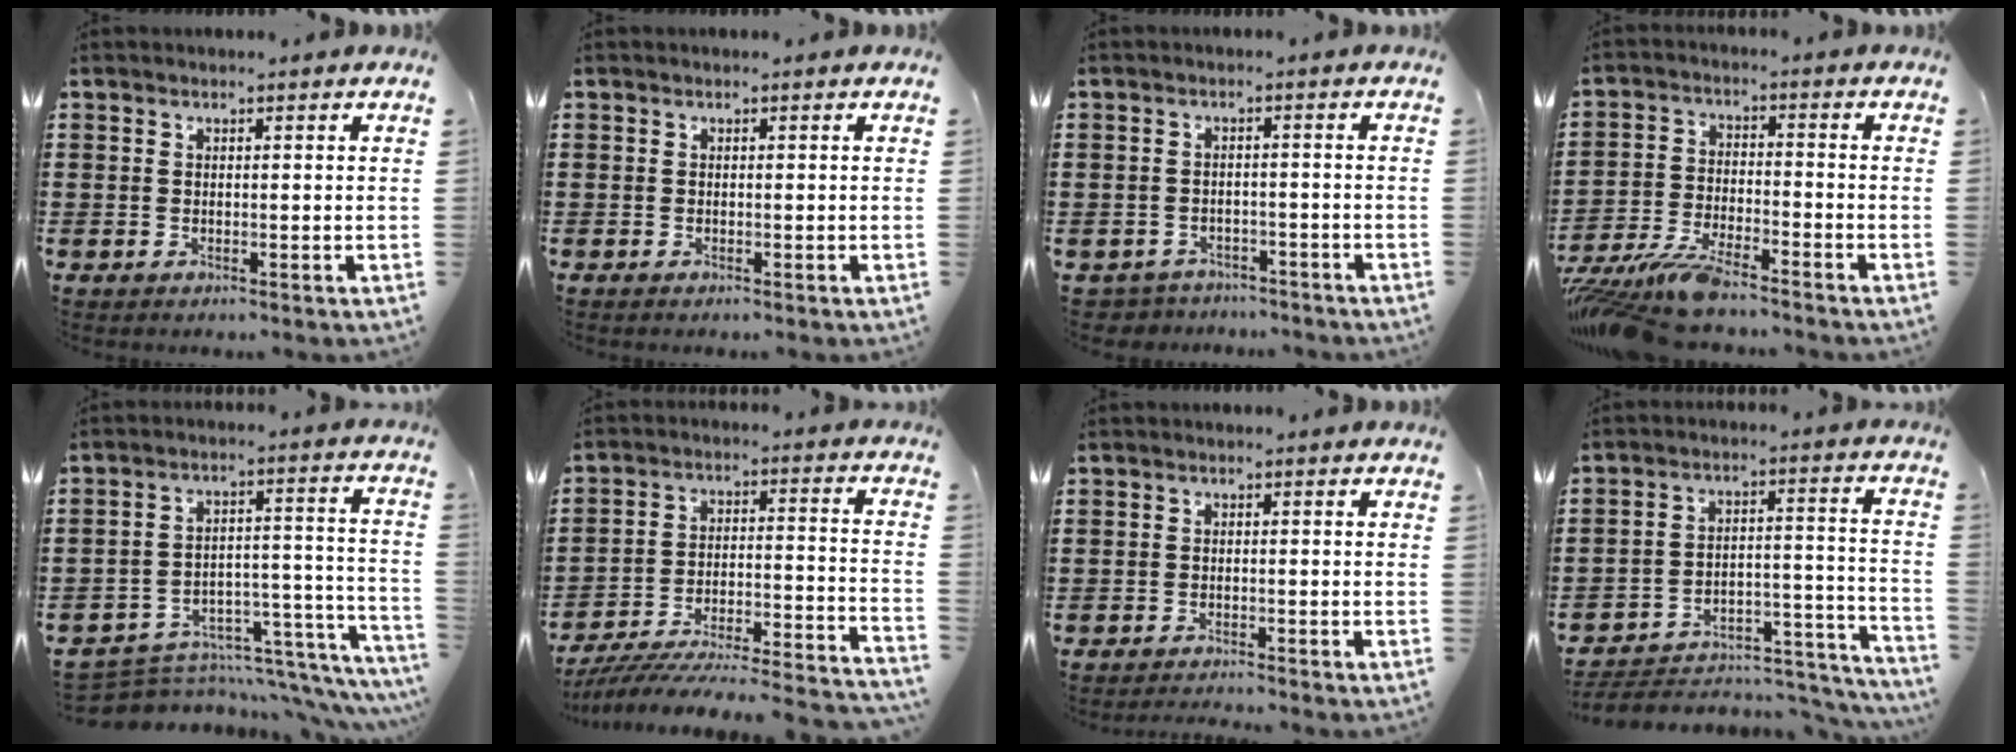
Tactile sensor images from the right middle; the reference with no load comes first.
{"total": 0.0}
{"total": 2.7, "force": [-2.7, 0.5, -0.4], "torque": [-0.002, -0.002, -0.060]}
{"total": 7.8, "force": [-6.9, 0.9, 3.4], "torque": [-0.087, -0.007, -0.138]}
{"total": 5.9, "force": [-5.2, 2.1, 1.9], "torque": [-0.032, -0.008, -0.091]}
{"total": 4.6, "force": [-4.2, 0.0, 2.0], "torque": [-0.038, -0.022, -0.089]}
{"total": 1.2, "force": [-1.2, -0.3, 0.2], "torque": [-0.005, -0.001, -0.023]}
{"total": 3.5, "force": [-3.2, 1.3, 1.0], "torque": [-0.023, -0.007, -0.068]}